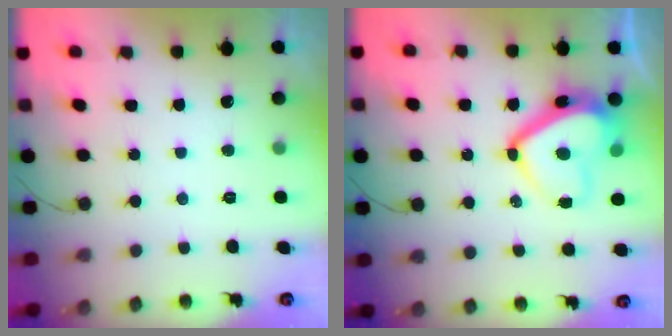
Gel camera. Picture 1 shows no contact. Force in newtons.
{"total": 14.4, "press": 14.3, "slide": 2.1}